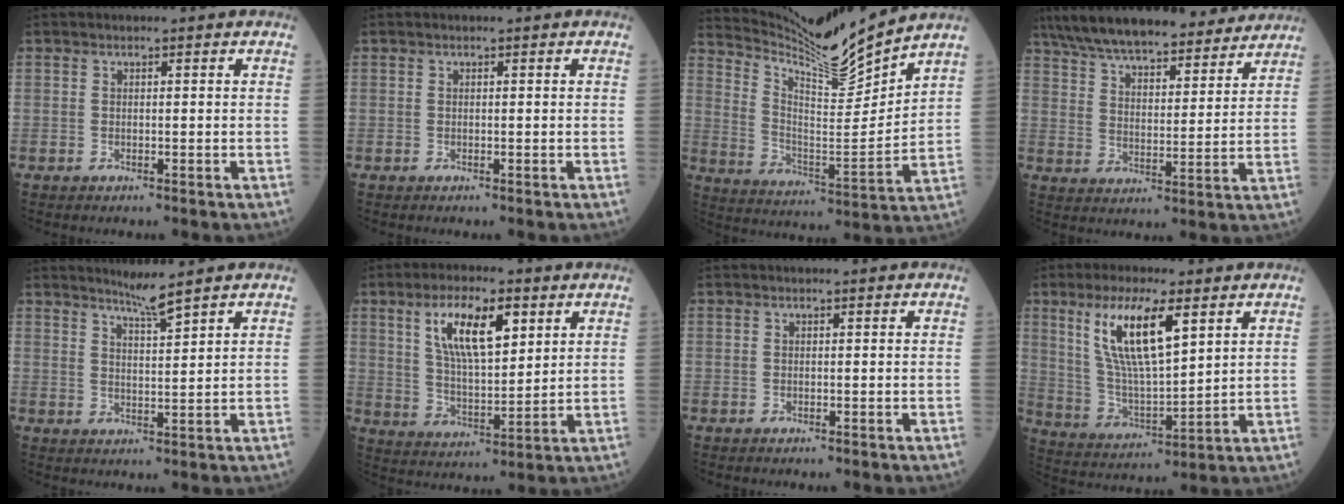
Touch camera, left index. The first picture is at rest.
{"total": 0.0}
{"total": 12.2, "force": [11.9, -1.8, 2.3], "torque": [-0.057, -0.036, 0.217]}
{"total": 22.3, "force": [19.4, 4.9, 9.8], "torque": [-0.159, 0.029, 0.283]}
{"total": 3.6, "force": [3.2, -0.9, 1.5], "torque": [-0.031, -0.009, 0.064]}
{"total": 11.0, "force": [5.1, 3.5, 9.1], "torque": [-0.175, 0.010, 0.098]}
{"total": 0.0}
{"total": 12.3, "force": [5.9, 2.6, 10.4], "torque": [-0.215, 0.005, 0.120]}